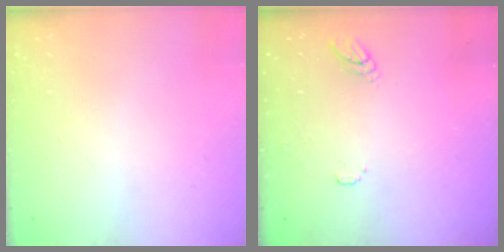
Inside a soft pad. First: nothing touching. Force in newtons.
{"total": 6.9, "press": 6.9, "slide": 0.5}